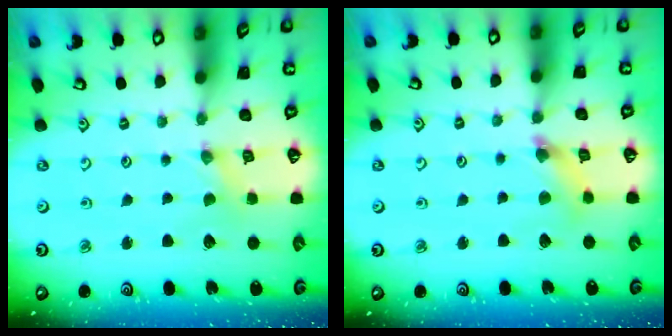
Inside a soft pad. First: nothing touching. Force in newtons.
{"total": 4.9, "press": 4.8, "slide": 0.3}